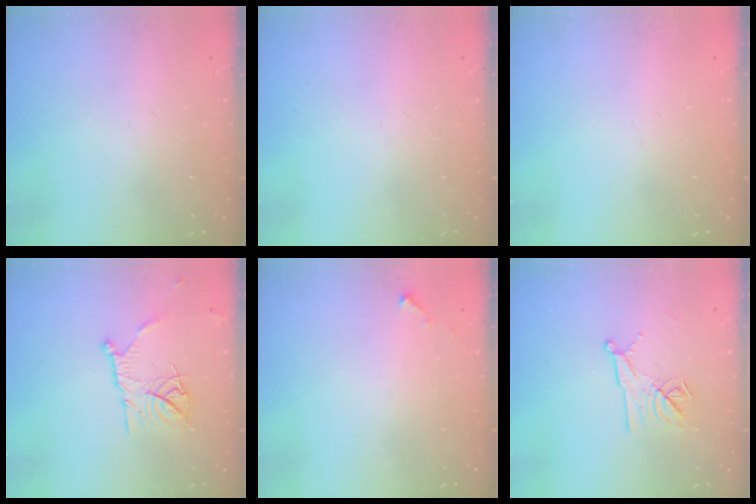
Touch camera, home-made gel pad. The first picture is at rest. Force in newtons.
{"total": 0.0}
{"total": 0.0}
{"total": 12.8, "press": 12.8, "slide": 1.1}
{"total": 2.8, "press": 2.8, "slide": 0.1}
{"total": 11.3, "press": 11.3, "slide": 0.4}